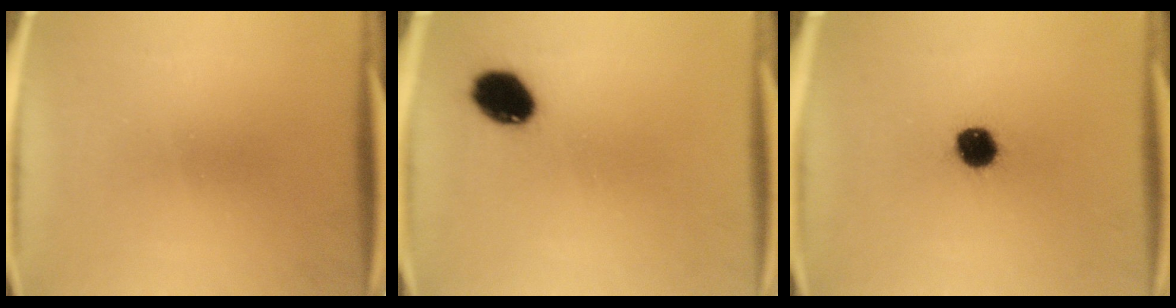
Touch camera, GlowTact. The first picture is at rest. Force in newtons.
{"total": 9.0}
{"total": 7.5}